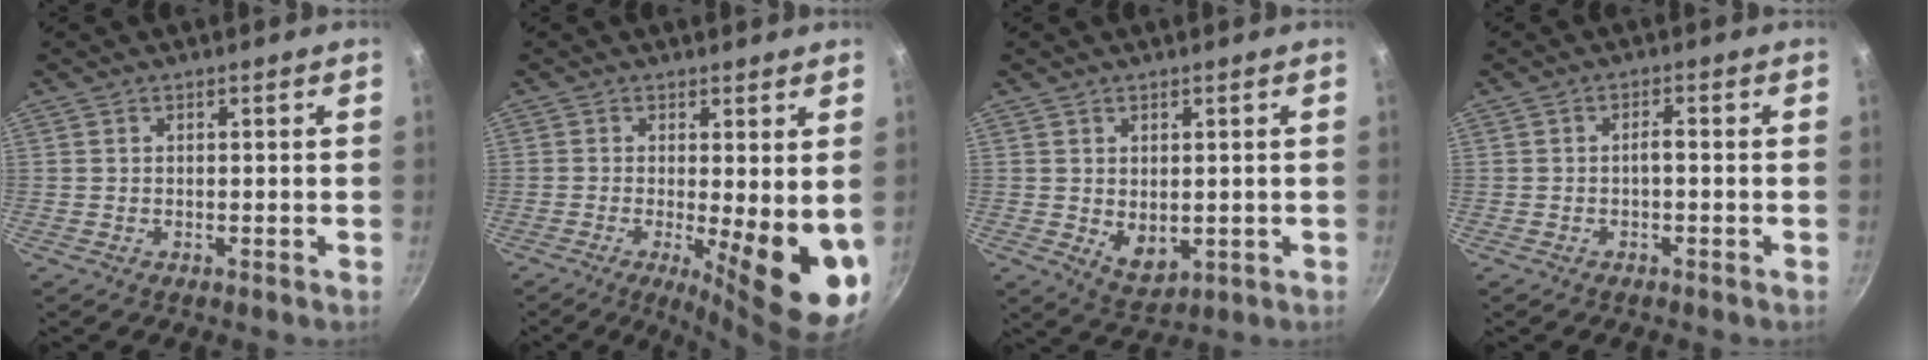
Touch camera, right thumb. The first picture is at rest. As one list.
[{"total": 13.3, "force": [-1.7, 3.7, 12.7], "torque": [-0.153, -0.021, -0.017]}, {"total": 5.8, "force": [0.5, 3.9, 4.2], "torque": [-0.051, -0.018, 0.023]}, {"total": 1.6, "force": [-0.6, 0.5, 1.5], "torque": [-0.031, 0.013, -0.012]}]